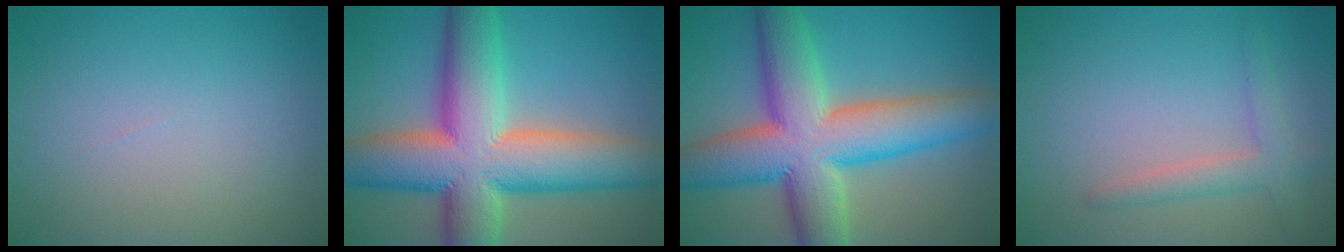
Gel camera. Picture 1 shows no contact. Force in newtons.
{"total": 15.0, "press": 15.0, "slide": 0.8}
{"total": 13.1, "press": 13.1, "slide": 0.5}
{"total": 2.5, "press": 2.5, "slide": 0.1}